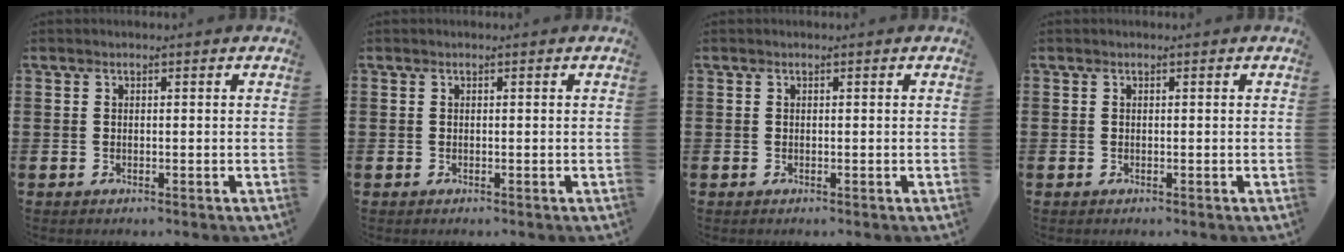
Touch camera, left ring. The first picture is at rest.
{"total": 0.0}
{"total": 0.0}
{"total": 0.0}